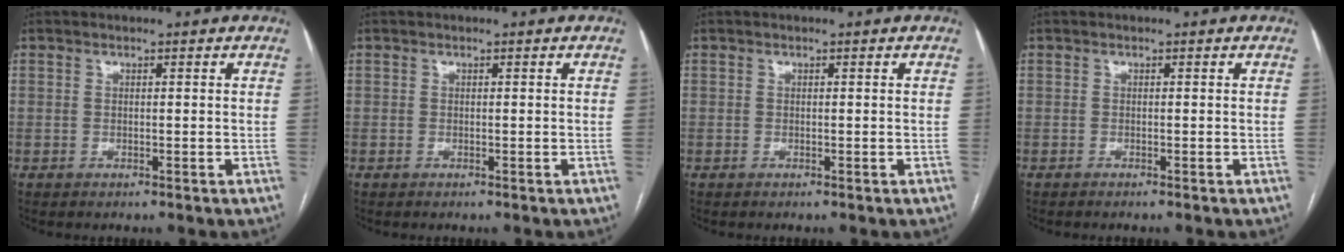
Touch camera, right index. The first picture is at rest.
{"total": 0.0}
{"total": 0.0}
{"total": 1.2, "force": [-1.1, -0.2, 0.5], "torque": [-0.003, 0.000, -0.016]}